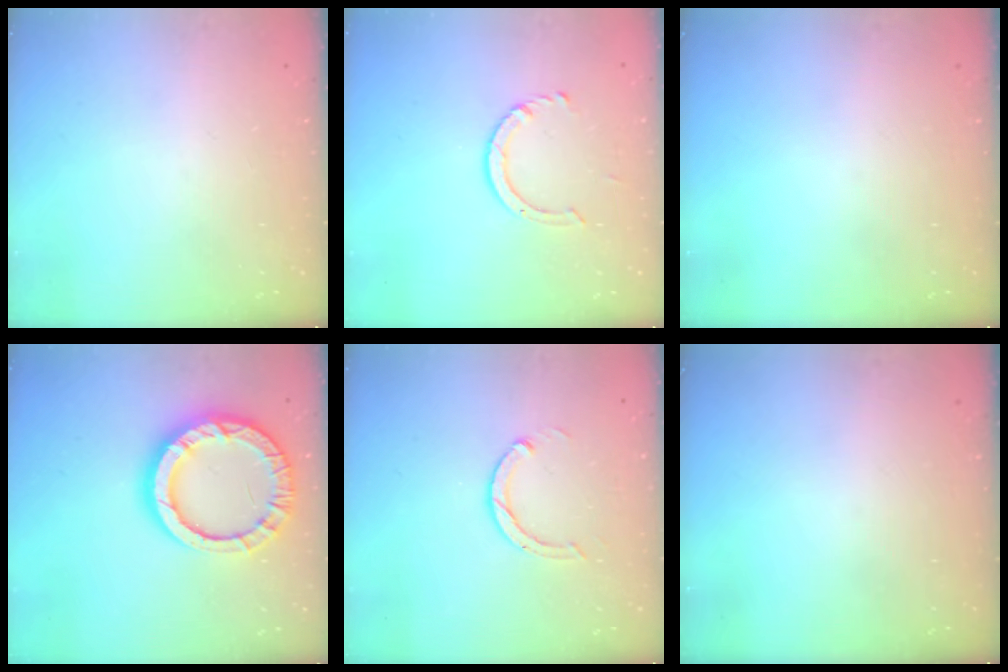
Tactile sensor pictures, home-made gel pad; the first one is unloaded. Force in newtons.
{"total": 4.2, "press": 4.2, "slide": 0.3}
{"total": 0.0}
{"total": 16.9, "press": 16.8, "slide": 1.4}
{"total": 3.0, "press": 3.0, "slide": 0.3}
{"total": 0.0}